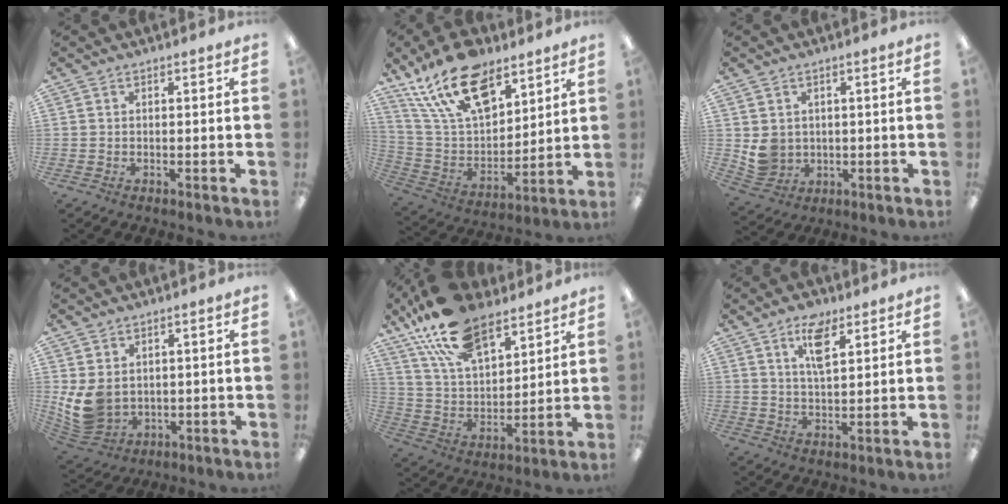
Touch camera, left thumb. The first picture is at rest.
{"total": 20.1, "force": [12.9, 10.2, 11.6], "torque": [-0.215, -0.062, 0.234]}
{"total": 5.3, "force": [1.5, 4.8, 1.5], "torque": [-0.031, -0.003, 0.033]}
{"total": 8.9, "force": [1.2, 6.8, 5.6], "torque": [-0.133, -0.009, 0.027]}
{"total": 19.6, "force": [13.7, 9.3, 10.5], "torque": [-0.205, -0.060, 0.249]}
{"total": 7.8, "force": [4.7, 3.2, 5.3], "torque": [-0.084, -0.015, 0.078]}